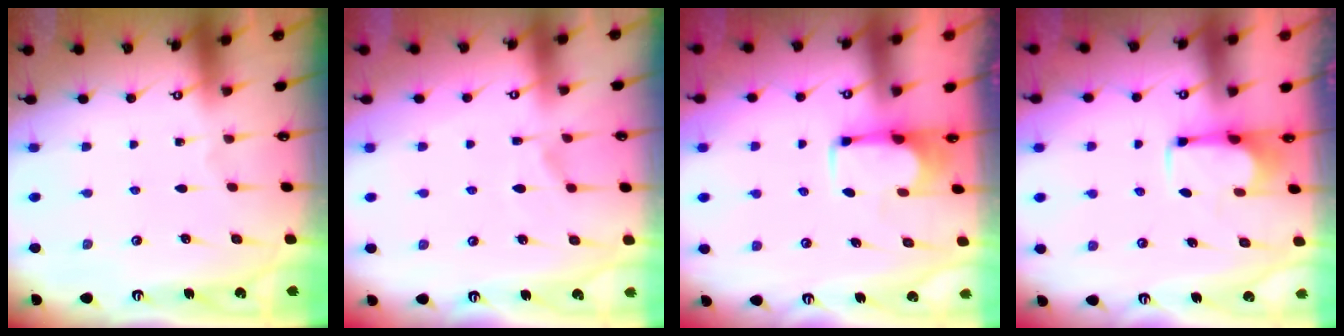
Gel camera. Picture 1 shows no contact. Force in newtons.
{"total": 1.4, "press": 0.6, "slide": 1.3}
{"total": 1.8, "press": 1.6, "slide": 0.7}
{"total": 2.8, "press": 2.6, "slide": 1.0}